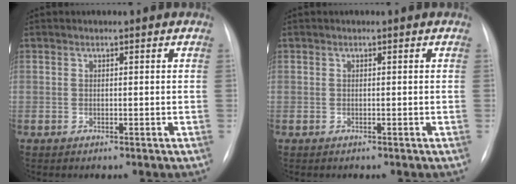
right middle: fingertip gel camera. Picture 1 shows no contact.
{"total": 0.0}